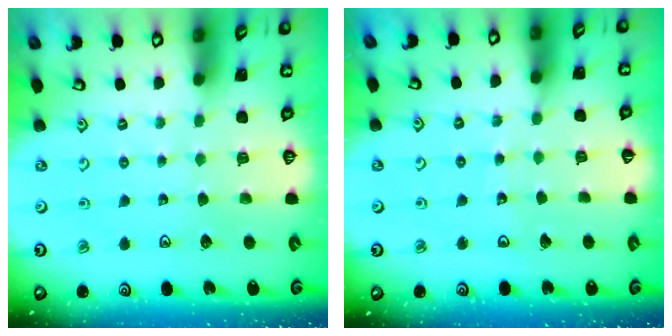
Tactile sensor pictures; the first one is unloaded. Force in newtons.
{"total": 4.1, "press": 4.0, "slide": 0.7}